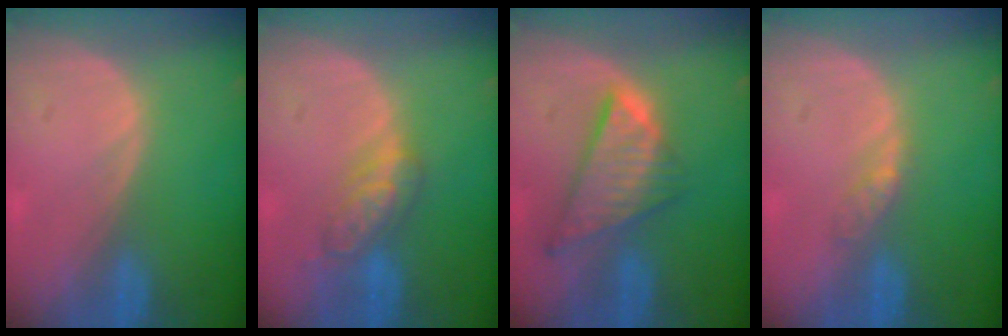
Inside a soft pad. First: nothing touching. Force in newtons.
{"total": 5.2, "press": 5.1, "slide": 1.0}
{"total": 8.6, "press": 7.3, "slide": 4.5}
{"total": 2.2, "press": 1.9, "slide": 1.2}